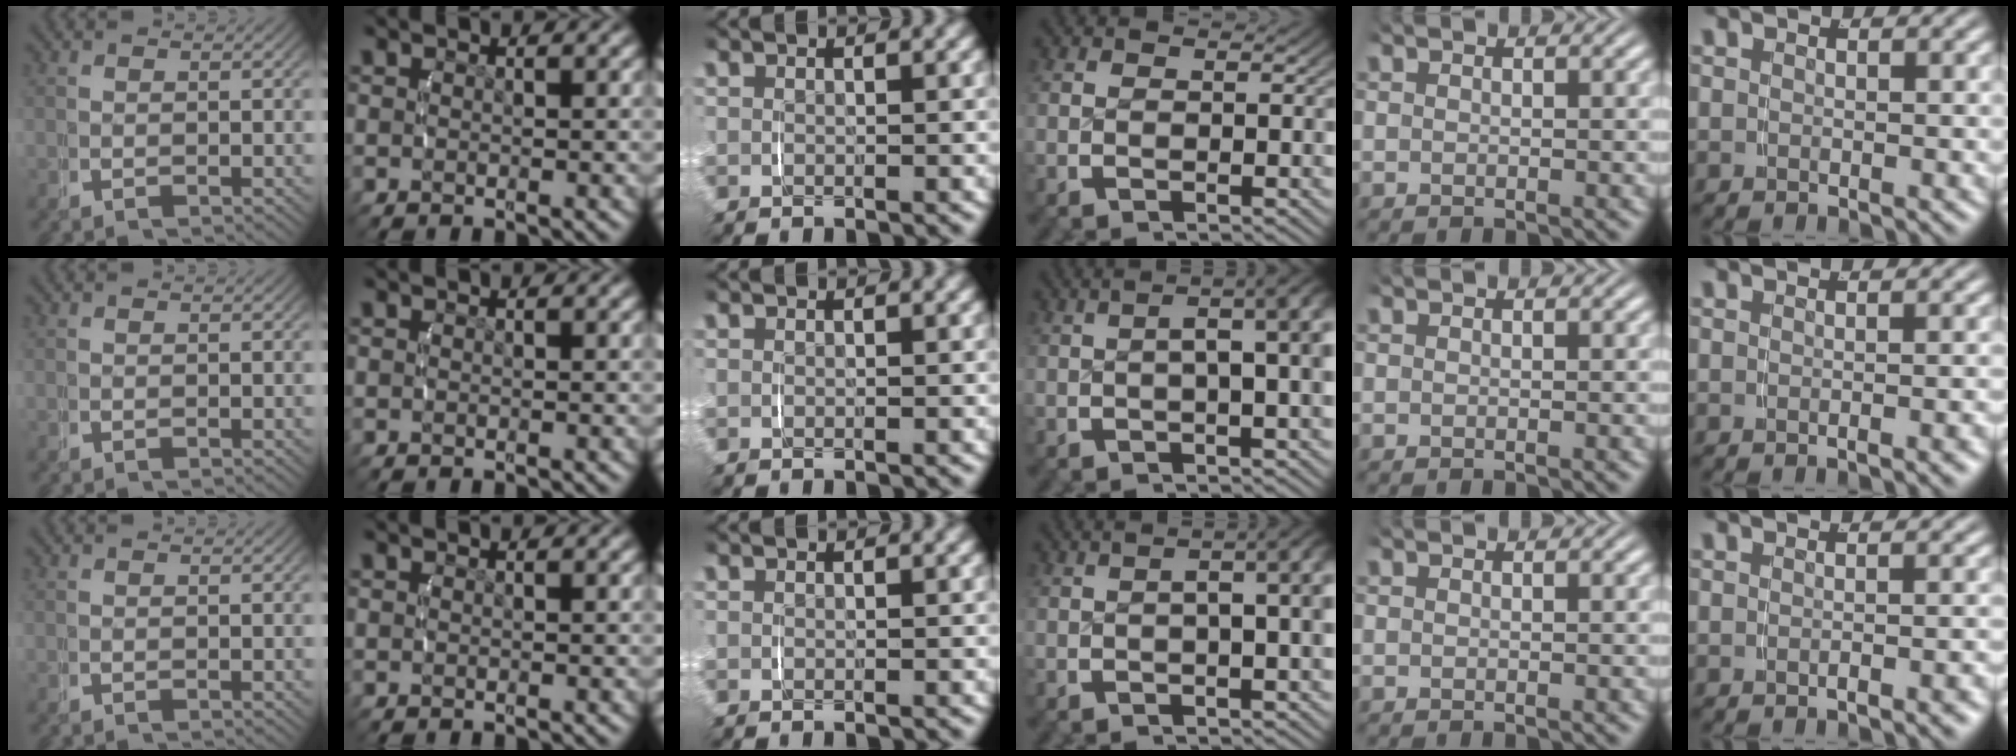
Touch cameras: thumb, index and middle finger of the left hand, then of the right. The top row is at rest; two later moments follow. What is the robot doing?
{"motion": "lift_and_place", "object": "jewelry box"}